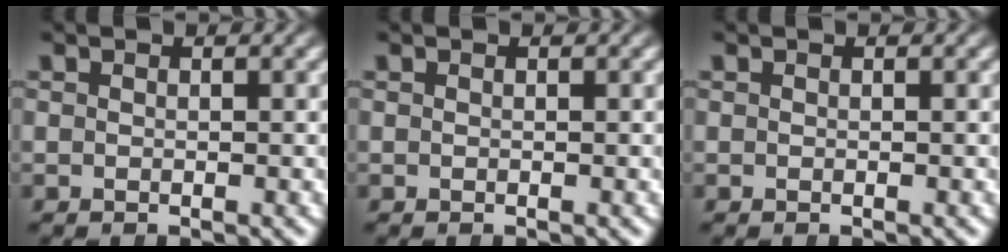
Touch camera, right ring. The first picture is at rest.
{"total": 0.0}
{"total": 0.0}